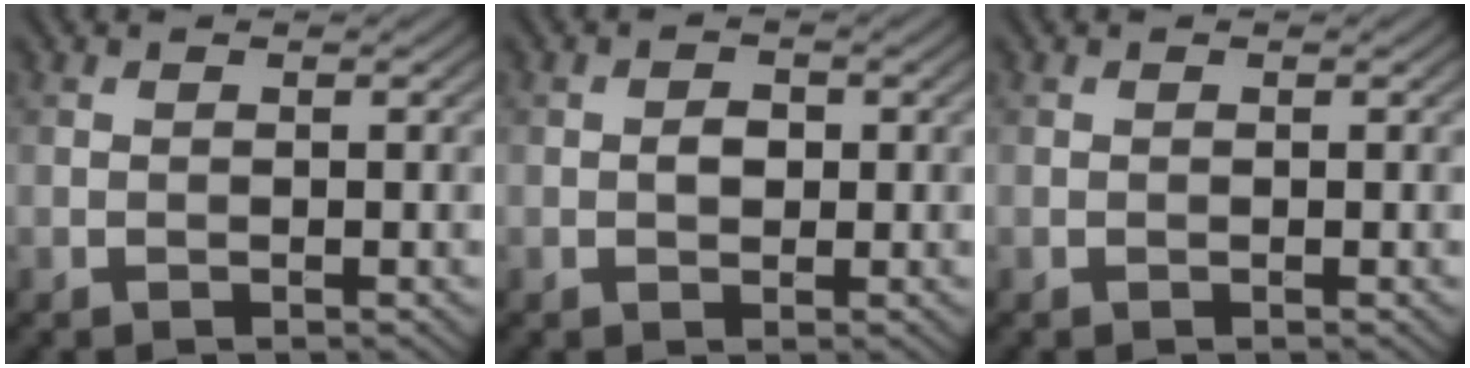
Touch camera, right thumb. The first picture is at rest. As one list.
[{"total": 1.8, "force": [0.0, 1.3, 1.2], "torque": [-0.023, -0.001, -0.004]}, {"total": 0.0}]